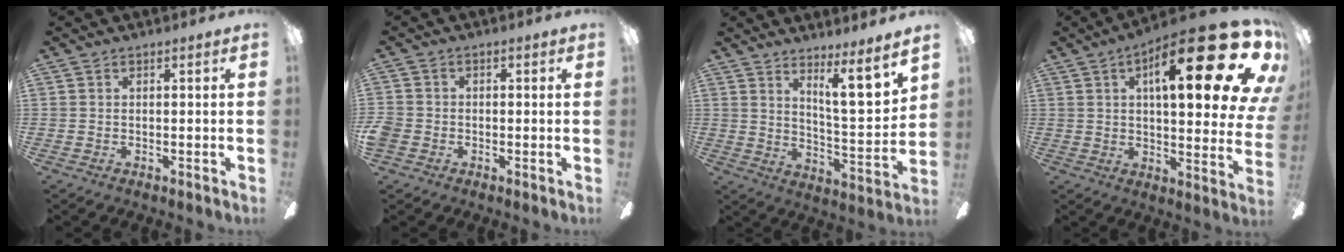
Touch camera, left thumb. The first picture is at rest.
{"total": 3.2, "force": [-1.3, 2.7, 1.1], "torque": [-0.025, 0.009, -0.025]}
{"total": 11.6, "force": [7.6, 2.3, 8.5], "torque": [-0.124, -0.050, 0.122]}
{"total": 27.5, "force": [11.7, 8.7, 23.4], "torque": [-0.331, -0.063, 0.181]}